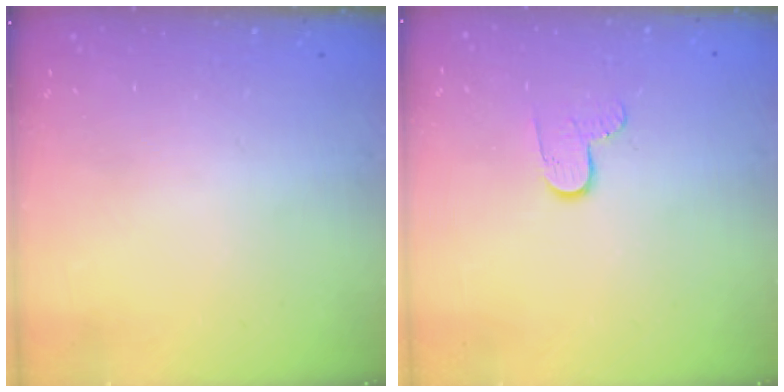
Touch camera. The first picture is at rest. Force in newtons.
{"total": 5.9, "press": 5.9, "slide": 0.6}